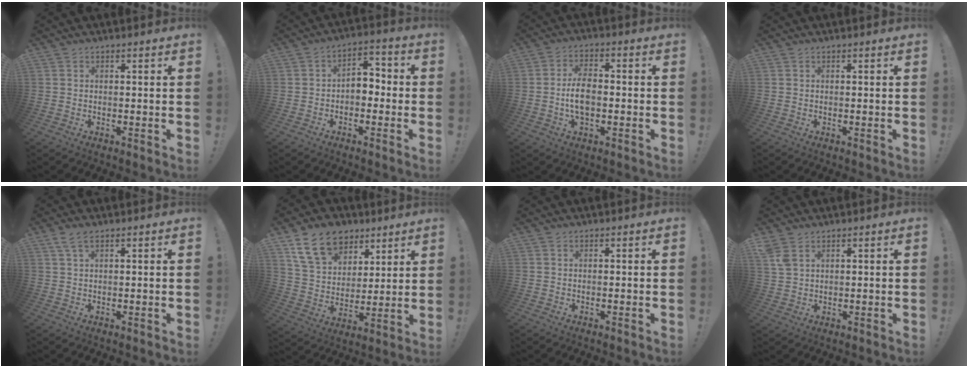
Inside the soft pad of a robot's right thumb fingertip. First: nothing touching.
{"total": 6.6, "force": [-1.3, 5.0, 4.1], "torque": [-0.061, 0.019, -0.020]}
{"total": 7.7, "force": [-1.2, 4.4, 6.2], "torque": [-0.110, 0.006, -0.023]}
{"total": 0.0}
{"total": 3.9, "force": [2.2, 1.3, 2.9], "torque": [-0.068, 0.003, 0.043]}
{"total": 16.2, "force": [9.2, 11.2, 7.2], "torque": [-0.119, -0.048, 0.177]}
{"total": 0.0}
{"total": 4.1, "force": [2.5, 2.0, 2.6], "torque": [-0.042, -0.011, 0.048]}